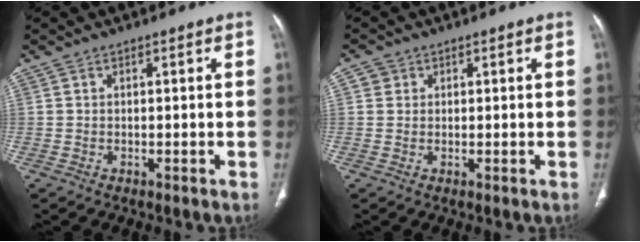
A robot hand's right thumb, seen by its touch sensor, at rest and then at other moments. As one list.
[{"total": 2.0, "force": [0.6, 1.9, 0.4], "torque": [0.006, 0.000, 0.006]}]